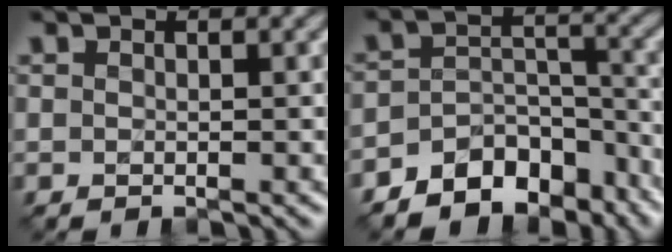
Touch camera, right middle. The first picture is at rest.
{"total": 7.4, "force": [-5.9, 3.8, 2.4], "torque": [-0.026, -0.008, -0.090]}